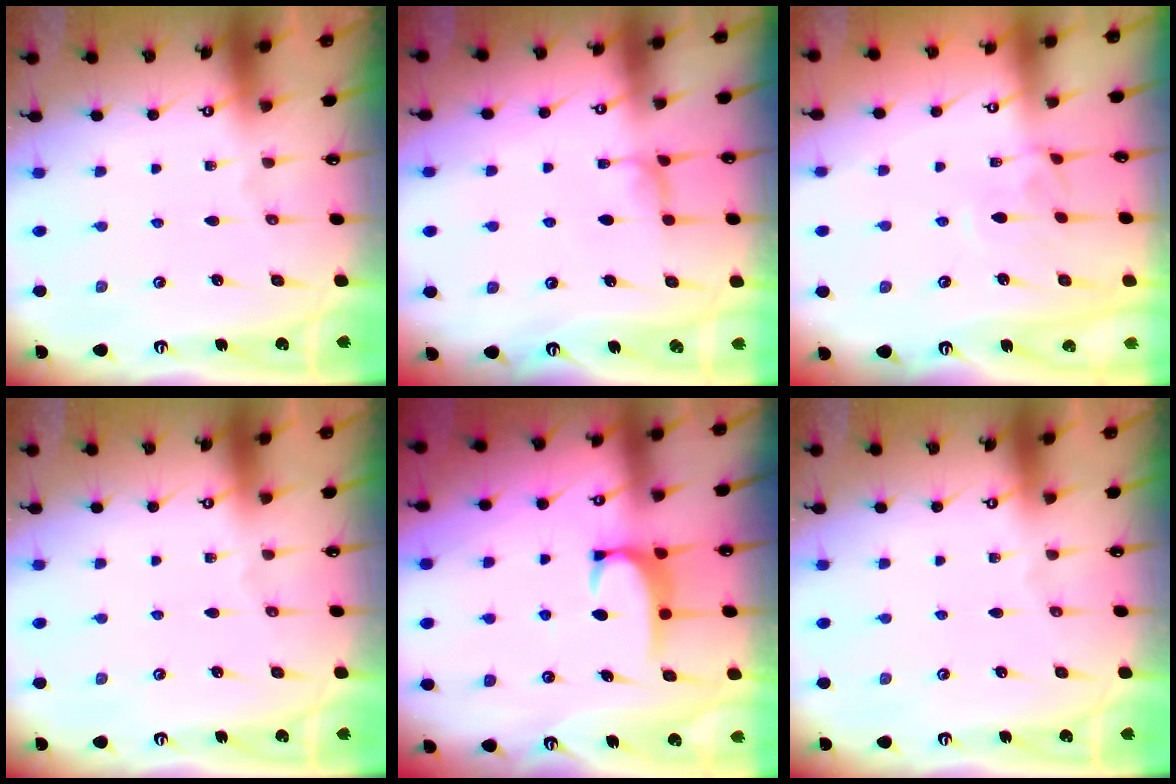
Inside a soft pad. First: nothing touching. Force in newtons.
{"total": 0.0}
{"total": 3.6, "press": 3.6, "slide": 0.5}
{"total": 0.0}
{"total": 2.1, "press": 2.0, "slide": 0.5}
{"total": 0.0}